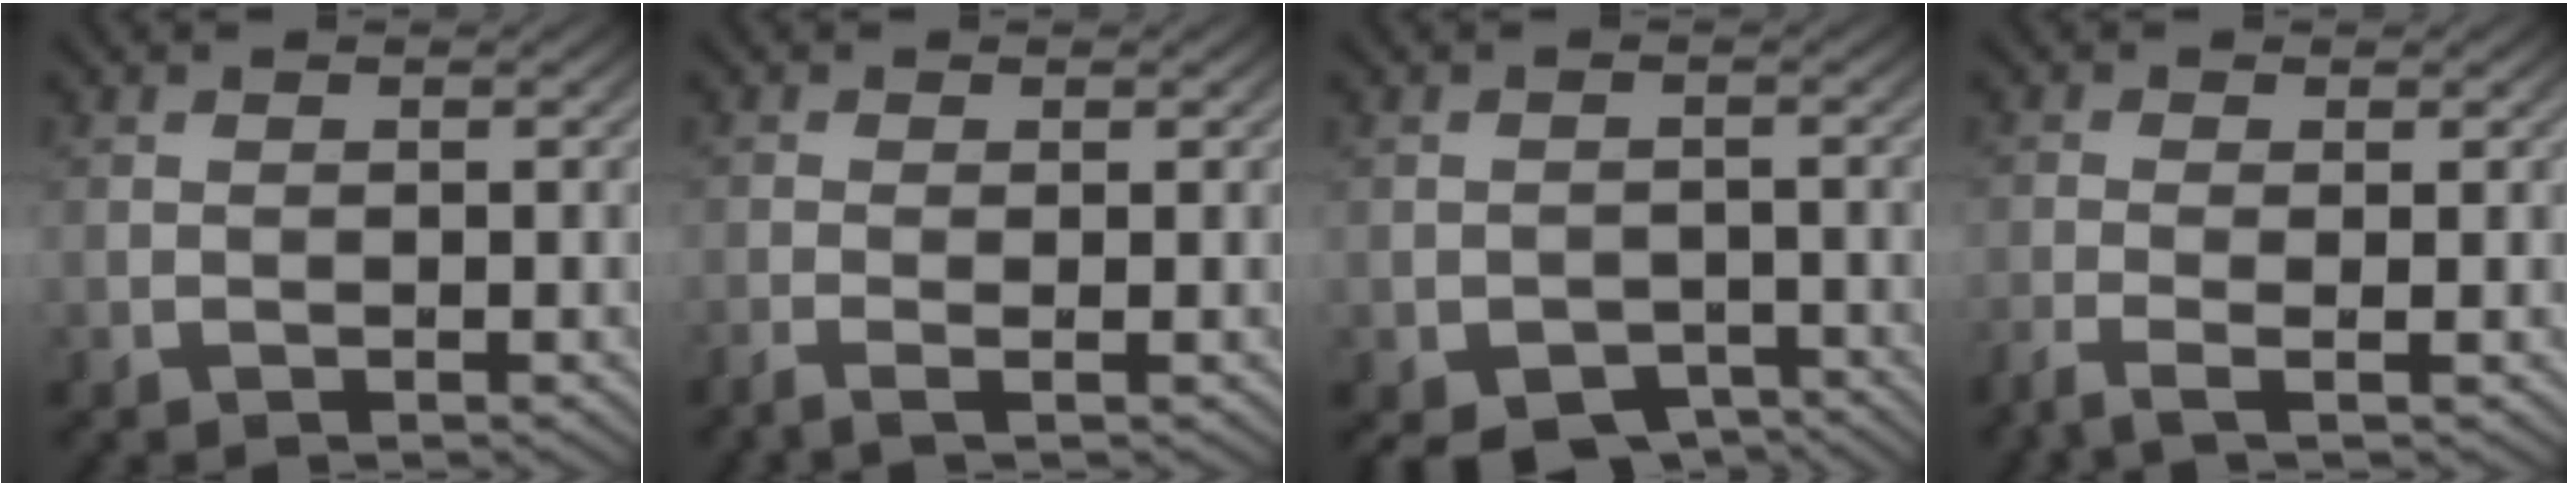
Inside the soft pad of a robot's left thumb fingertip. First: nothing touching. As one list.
[{"total": 1.5, "force": [-0.8, 0.2, 1.3], "torque": [-0.027, 0.002, -0.026]}, {"total": 3.7, "force": [-2.7, 2.1, 1.4], "torque": [-0.022, -0.004, -0.041]}, {"total": 2.3, "force": [-1.4, 0.4, 1.8], "torque": [-0.039, -0.002, -0.041]}]